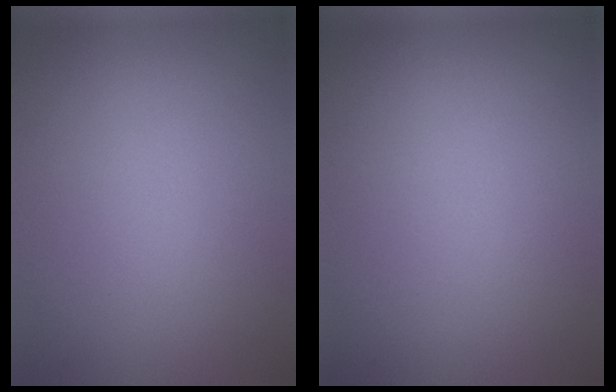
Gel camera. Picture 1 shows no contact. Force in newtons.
{"total": 0.0}